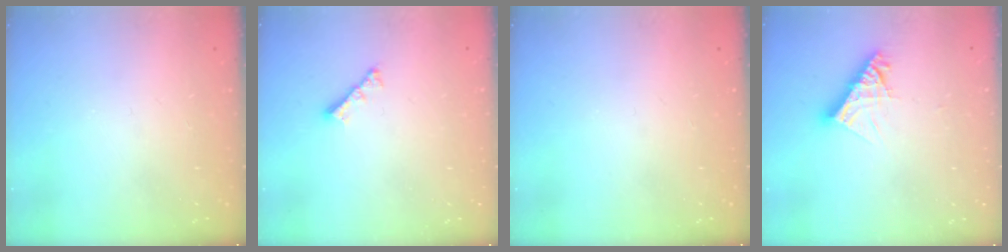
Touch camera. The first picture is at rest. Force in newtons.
{"total": 3.0, "press": 3.0, "slide": 0.6}
{"total": 0.0}
{"total": 9.6, "press": 9.6, "slide": 0.8}